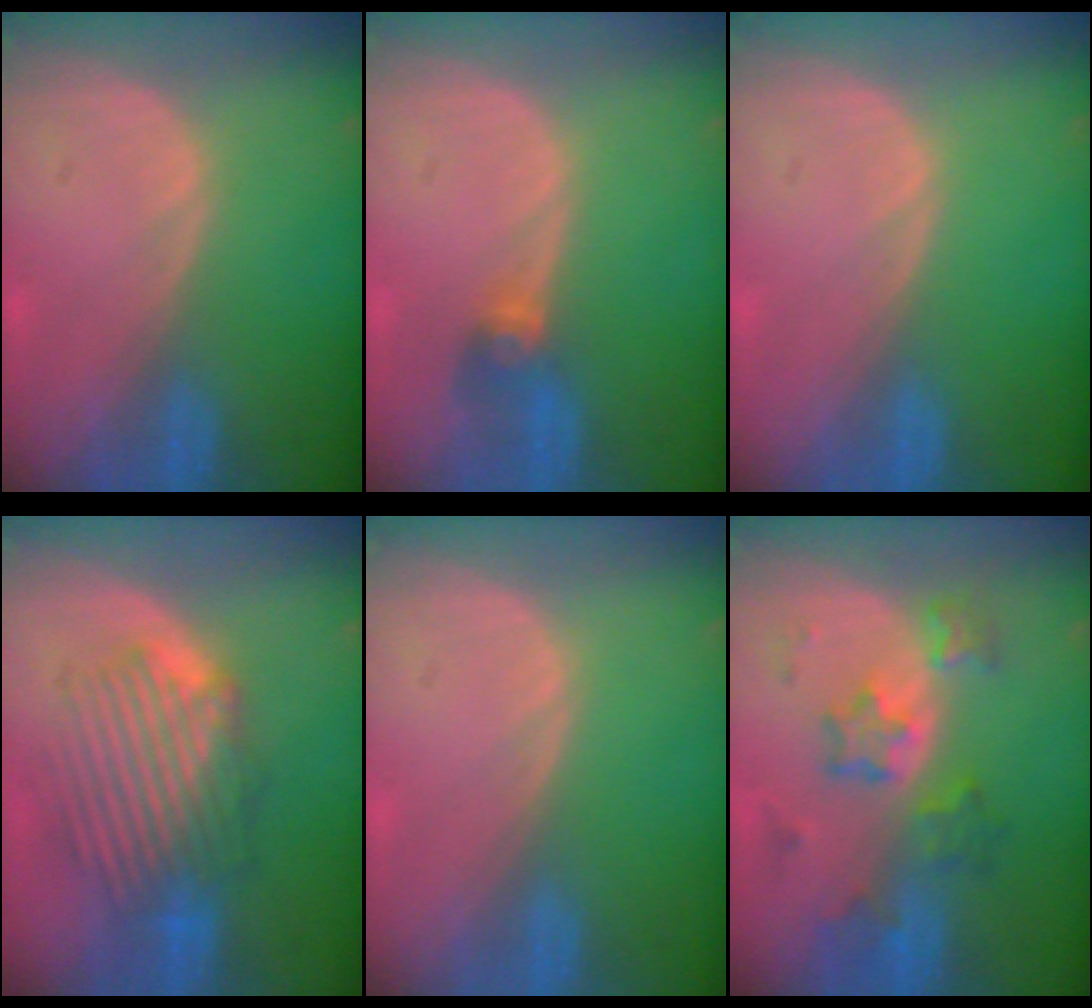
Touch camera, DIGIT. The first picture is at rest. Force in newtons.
{"total": 2.7, "press": 2.7, "slide": 0.1}
{"total": 0.0}
{"total": 8.8, "press": 8.4, "slide": 2.7}
{"total": 0.0}
{"total": 6.5, "press": 6.4, "slide": 0.7}